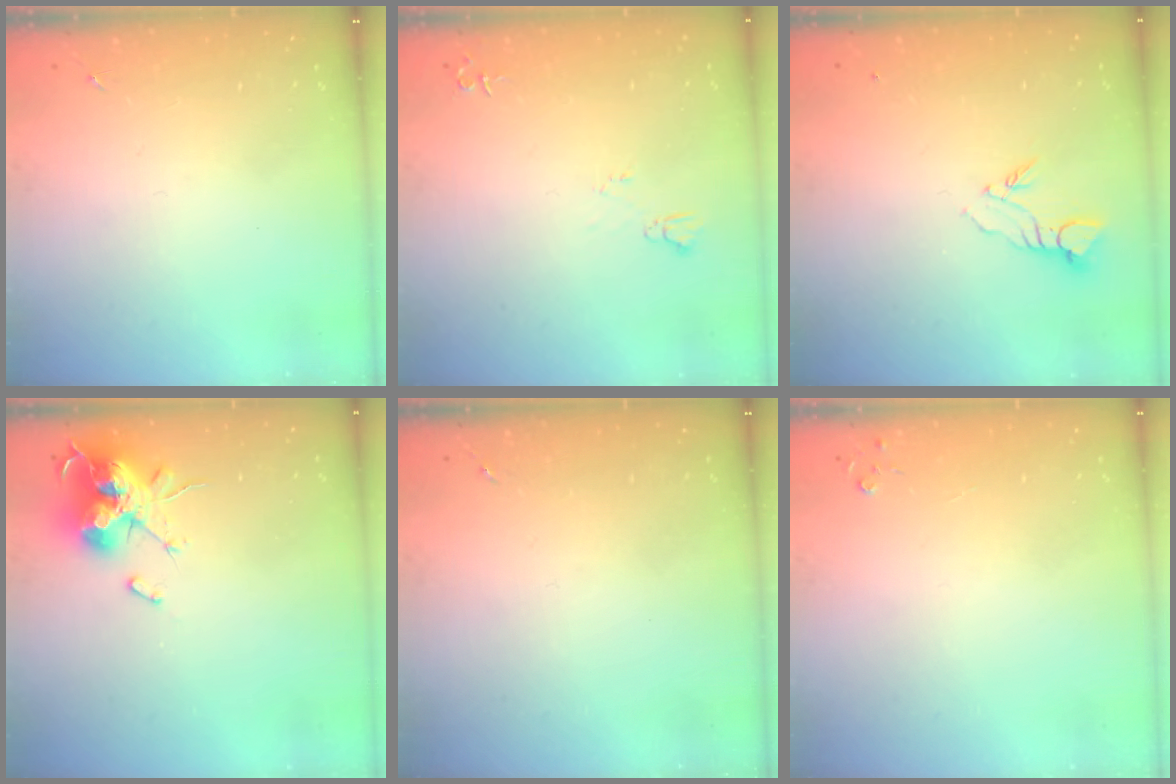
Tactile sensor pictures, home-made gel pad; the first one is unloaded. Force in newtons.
{"total": 4.9, "press": 4.9, "slide": 0.6}
{"total": 4.2, "press": 4.2, "slide": 0.1}
{"total": 16.7, "press": 16.7, "slide": 0.1}
{"total": 0.0}
{"total": 2.7, "press": 2.7, "slide": 0.3}